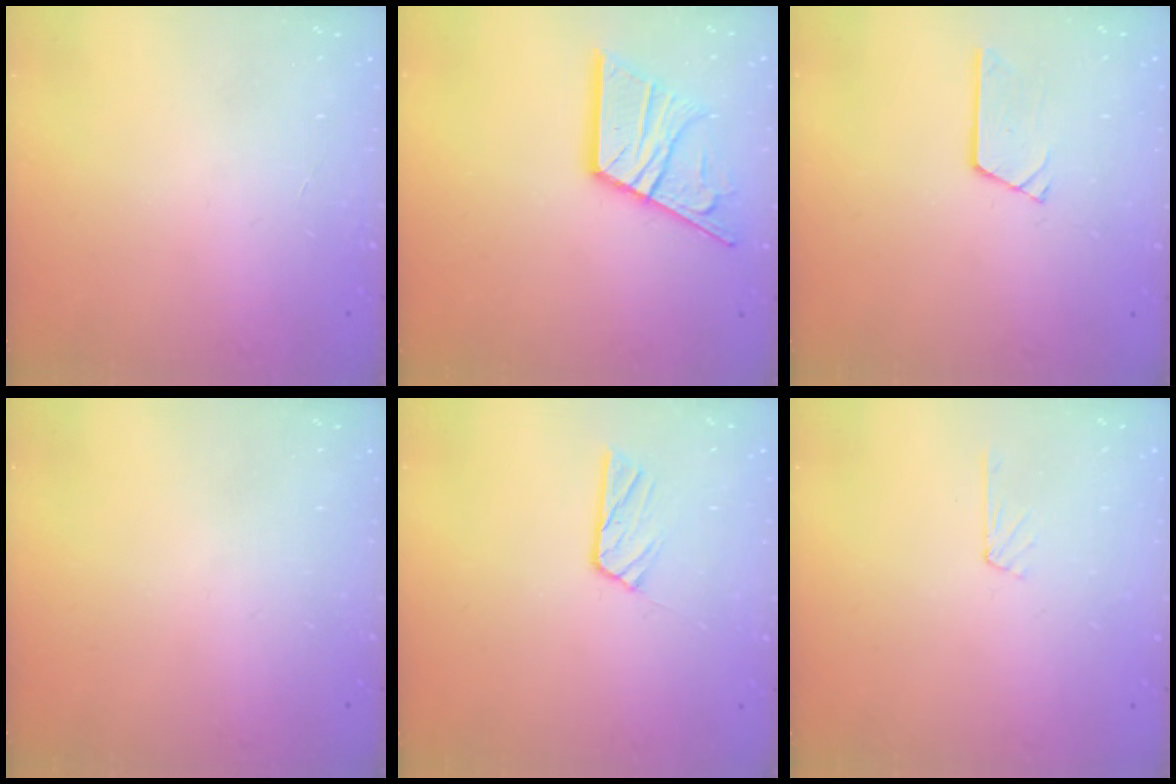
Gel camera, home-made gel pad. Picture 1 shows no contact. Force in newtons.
{"total": 17.1, "press": 17.0, "slide": 1.9}
{"total": 2.8, "press": 2.8, "slide": 0.2}
{"total": 0.0}
{"total": 5.4, "press": 5.4, "slide": 0.2}
{"total": 3.0, "press": 3.0, "slide": 0.3}